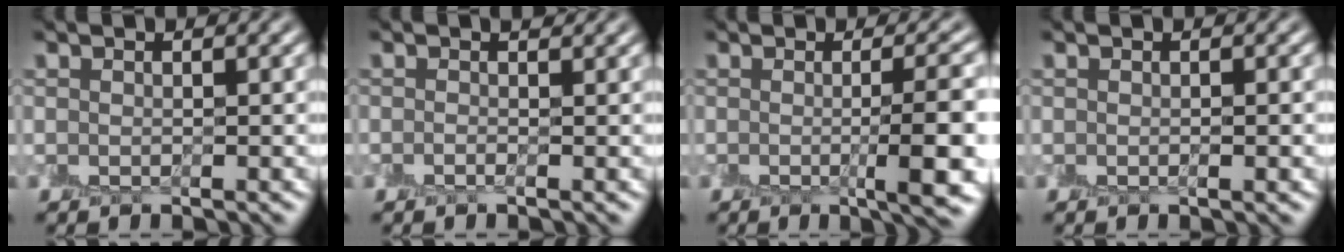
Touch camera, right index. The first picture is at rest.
{"total": 0.7, "force": [0.1, 0.2, 0.6], "torque": [-0.012, 0.000, -0.004]}
{"total": 5.8, "force": [-0.6, 1.1, 5.6], "torque": [-0.070, 0.002, -0.005]}
{"total": 0.6, "force": [-0.1, 0.1, 0.5], "torque": [-0.005, 0.000, -0.002]}